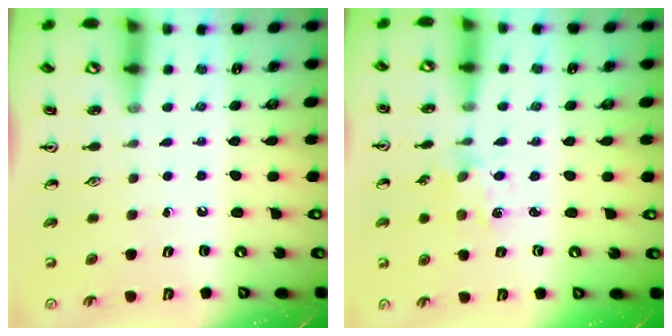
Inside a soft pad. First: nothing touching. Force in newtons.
{"total": 1.5, "press": 1.5, "slide": 0.1}